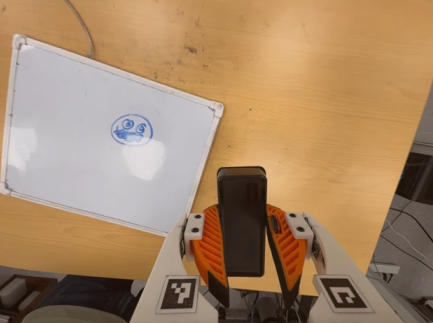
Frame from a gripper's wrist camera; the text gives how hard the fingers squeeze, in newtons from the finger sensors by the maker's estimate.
{"total": 9.9, "left": 8.1, "right": 11.7}